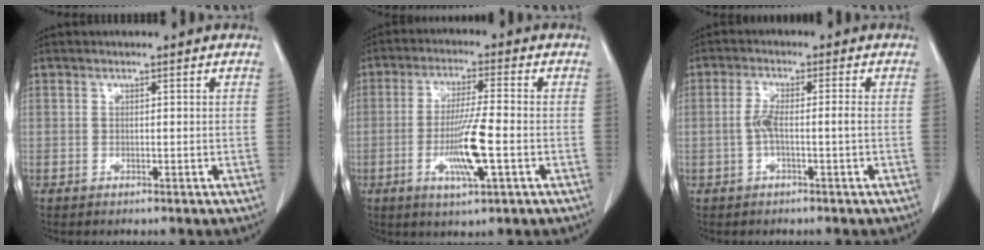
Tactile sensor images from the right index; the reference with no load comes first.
{"total": 9.0, "force": [-2.5, 0.3, 8.7], "torque": [-0.166, -0.010, -0.045]}
{"total": 3.5, "force": [-0.7, 0.2, 3.4], "torque": [-0.070, 0.011, -0.012]}